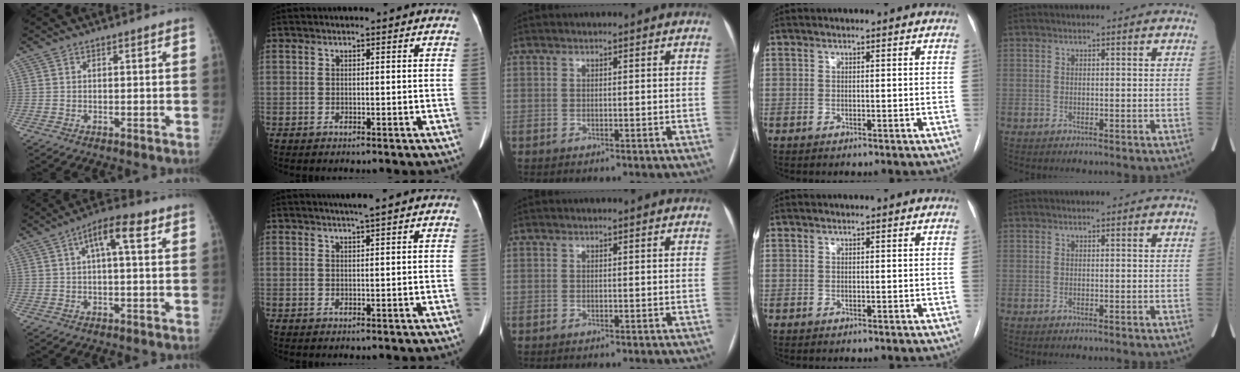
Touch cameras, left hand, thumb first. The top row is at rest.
{"thumb": {"total": 7.3, "force": [2.5, 2.3, 6.5], "torque": [-0.106, 0.023, 0.032]}, "index": {"total": 1.9, "force": [1.4, -0.6, 1.2], "torque": [-0.019, 0.002, 0.028]}}